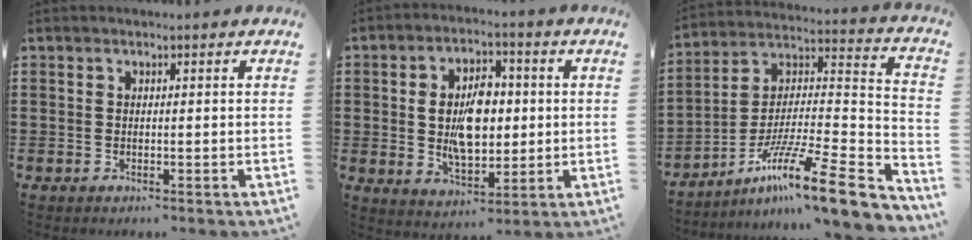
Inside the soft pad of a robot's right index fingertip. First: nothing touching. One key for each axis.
{"total": 8.8, "fx": 0.5, "fy": 5.3, "fz": 7.0, "tx": -0.128, "ty": 0.010, "tz": 0.004}
{"total": 14.3, "fx": -9.4, "fy": 1.4, "fz": 10.7, "tx": -0.178, "ty": 0.004, "tz": -0.171}